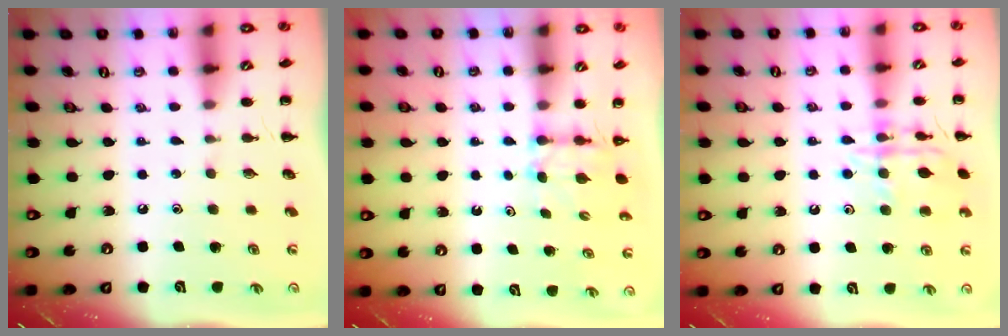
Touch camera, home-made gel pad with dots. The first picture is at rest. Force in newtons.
{"total": 2.8, "press": 2.6, "slide": 1.1}
{"total": 13.5, "press": 13.5, "slide": 0.8}